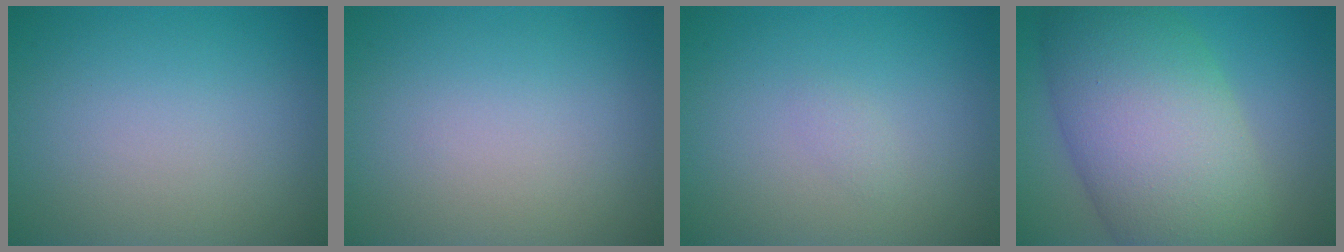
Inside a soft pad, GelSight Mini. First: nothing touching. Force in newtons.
{"total": 0.0}
{"total": 0.6, "press": 0.6, "slide": 0.0}
{"total": 12.6, "press": 12.6, "slide": 0.5}